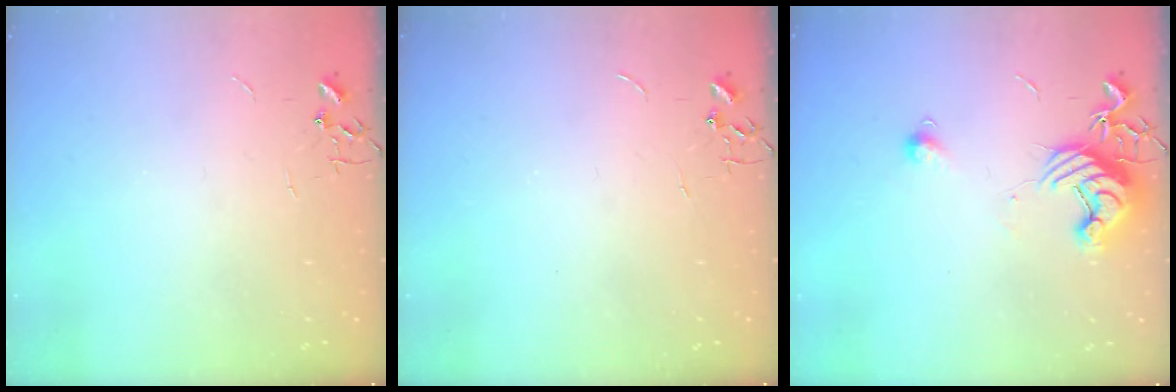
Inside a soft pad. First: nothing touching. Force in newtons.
{"total": 0.0}
{"total": 11.4, "press": 11.4, "slide": 0.8}